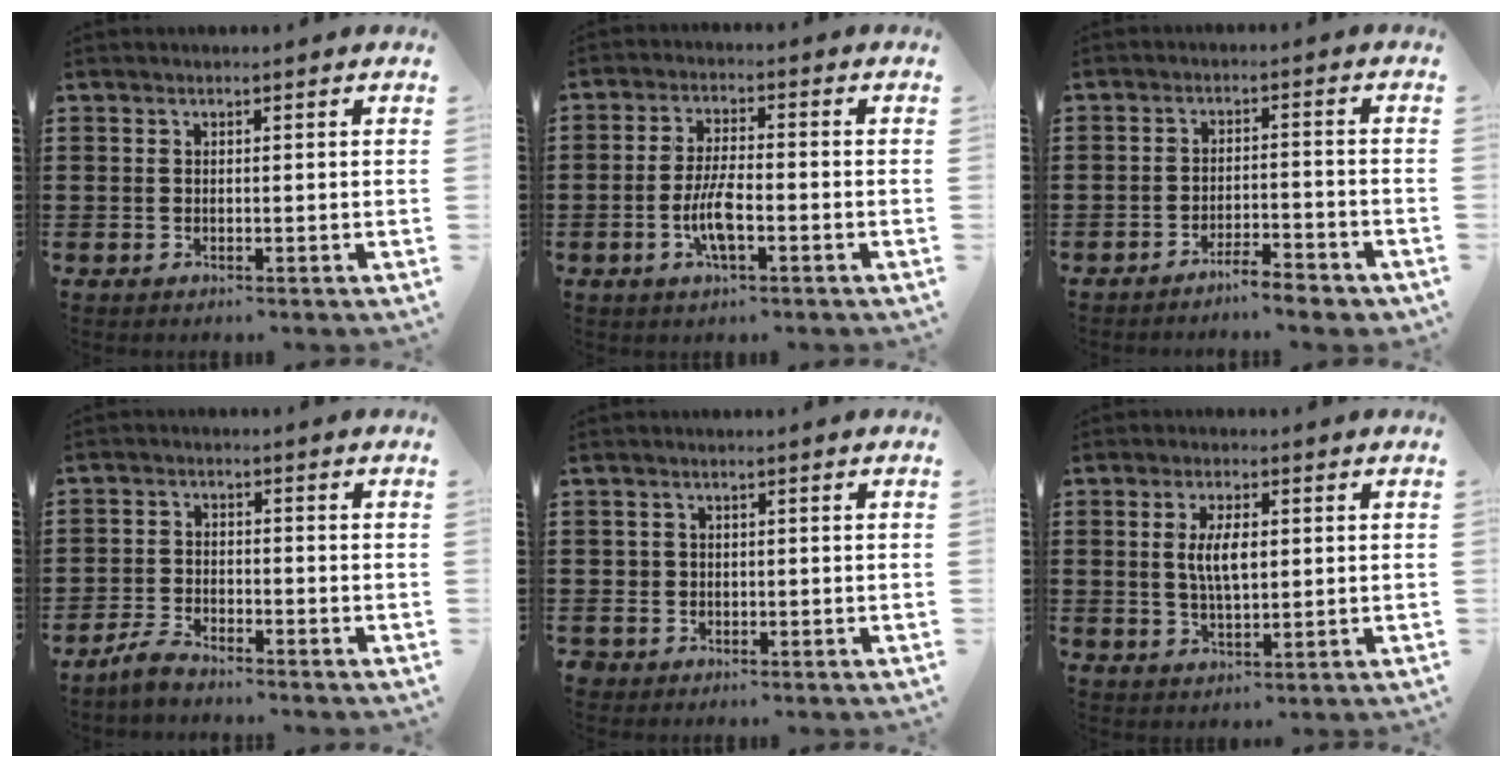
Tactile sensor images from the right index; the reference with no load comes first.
{"total": 6.2, "force": [-2.0, 1.7, 5.6], "torque": [-0.120, -0.005, -0.043]}
{"total": 4.1, "force": [-3.9, 0.0, 1.2], "torque": [-0.022, -0.002, -0.079]}
{"total": 3.0, "force": [-2.9, 0.4, 0.7], "torque": [-0.030, 0.002, -0.064]}
{"total": 1.5, "force": [-0.7, 1.4, 0.0], "torque": [-0.004, 0.004, -0.018]}
{"total": 5.2, "force": [0.5, 1.9, 4.8], "torque": [-0.095, 0.006, 0.007]}